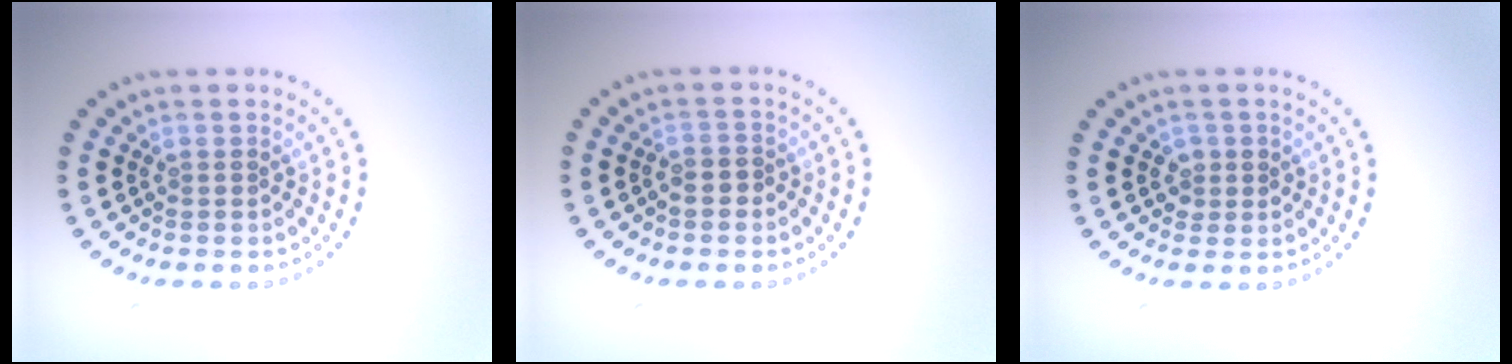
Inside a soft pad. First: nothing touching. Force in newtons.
{"total": 1.0, "press": 0.8, "slide": 0.5}
{"total": 1.2, "press": 1.1, "slide": 0.4}